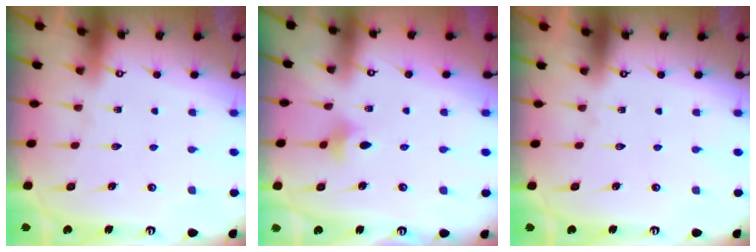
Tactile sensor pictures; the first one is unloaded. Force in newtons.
{"total": 5.4, "press": 5.3, "slide": 1.0}
{"total": 0.0}